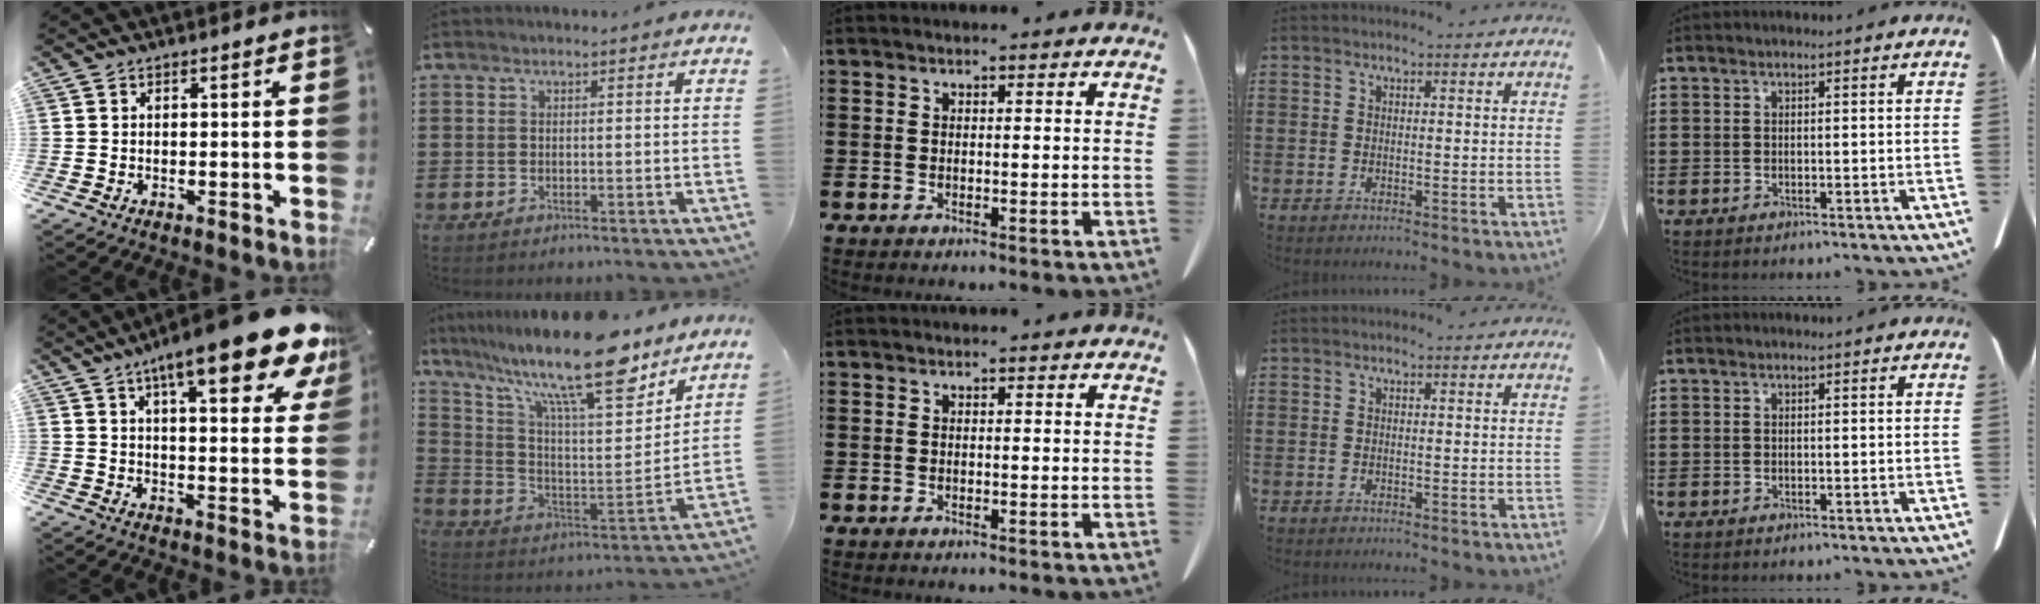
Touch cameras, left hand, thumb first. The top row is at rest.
{"thumb": {"total": 20.3, "force": [12.4, 5.4, 15.1], "torque": [-0.232, -0.064, 0.194]}, "index": {"total": 17.6, "force": [12.9, 4.0, 11.3], "torque": [-0.222, -0.070, 0.217]}}